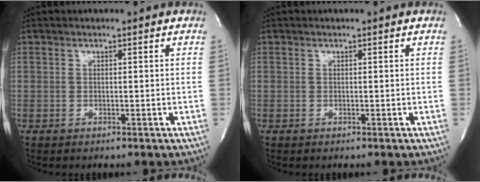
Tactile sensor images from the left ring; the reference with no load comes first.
{"total": 0.0}